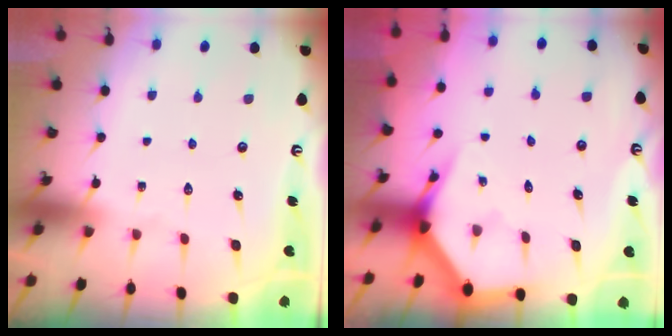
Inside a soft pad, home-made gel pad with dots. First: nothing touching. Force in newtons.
{"total": 3.9, "press": 3.9, "slide": 0.2}